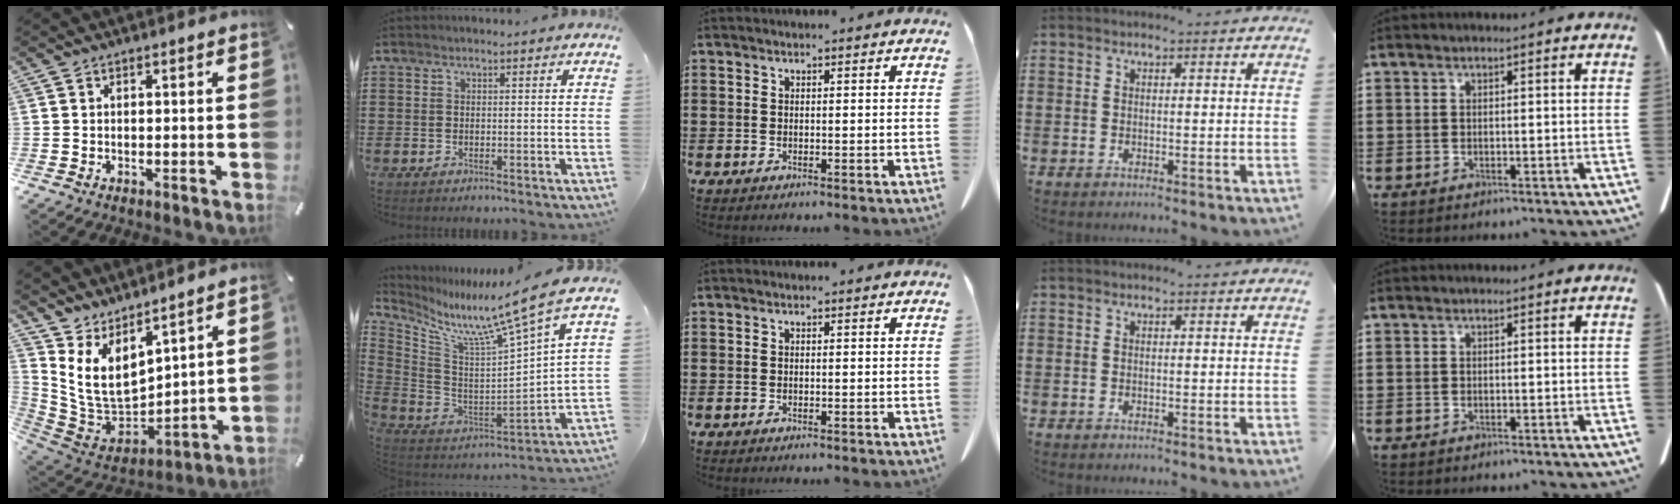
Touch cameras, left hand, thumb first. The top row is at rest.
{"thumb": {"total": 10.8, "force": [5.2, 7.5, 5.8], "torque": [-0.140, -0.063, 0.110]}, "index": {"total": 9.5, "force": [7.7, -1.7, 5.2], "torque": [-0.117, -0.082, 0.111]}}